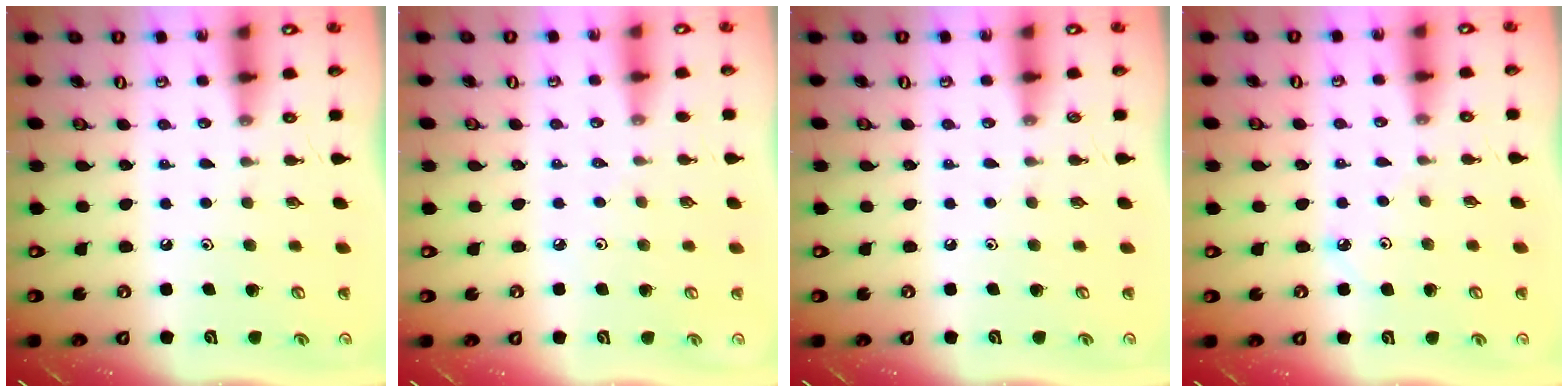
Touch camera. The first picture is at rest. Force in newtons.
{"total": 1.9, "press": 1.8, "slide": 0.4}
{"total": 2.8, "press": 2.8, "slide": 0.4}
{"total": 3.5, "press": 3.4, "slide": 0.4}